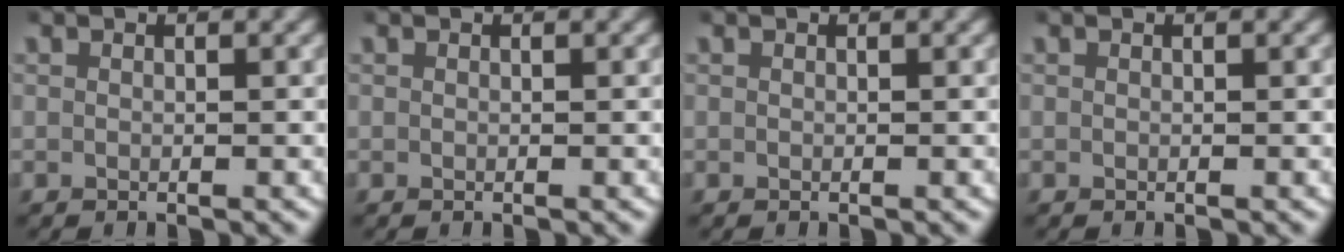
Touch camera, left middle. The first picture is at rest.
{"total": 0.0}
{"total": 0.0}
{"total": 0.0}